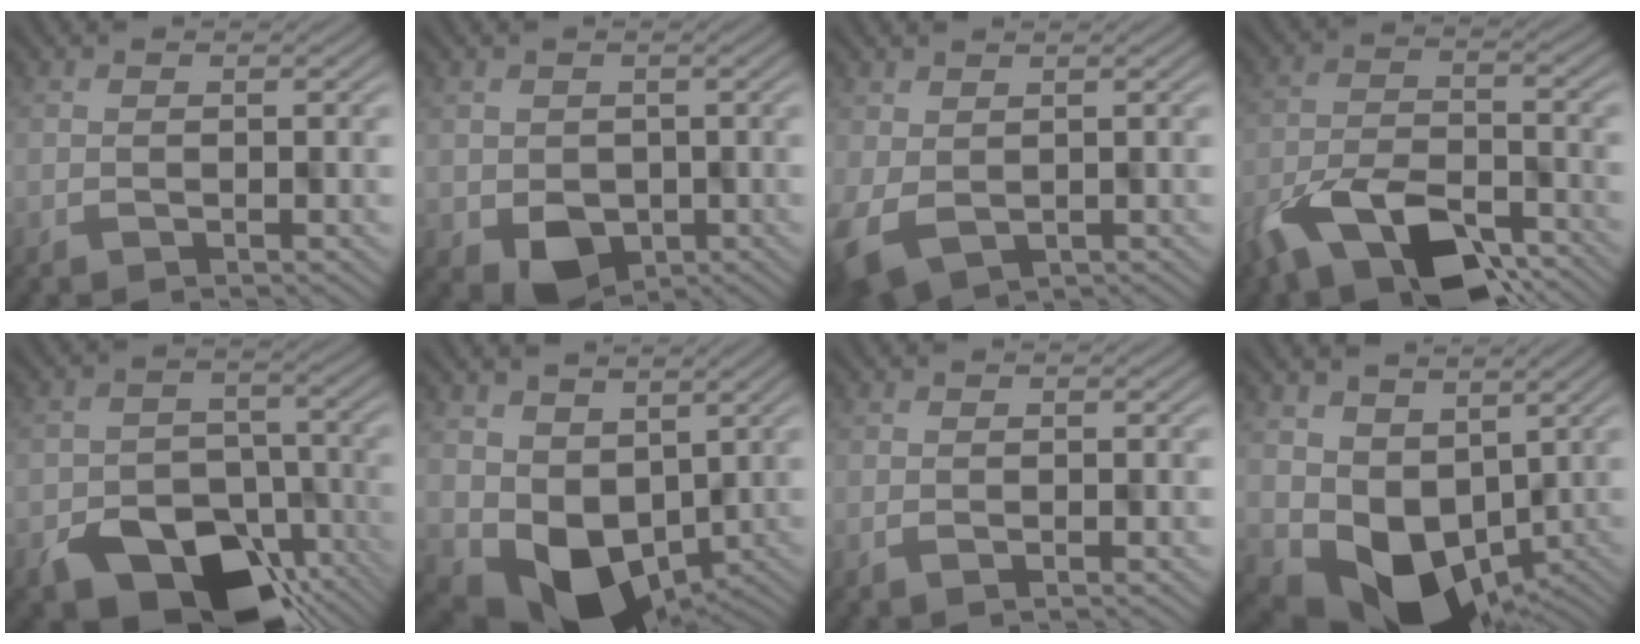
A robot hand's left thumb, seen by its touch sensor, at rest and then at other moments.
{"total": 5.1, "force": [-1.0, 4.3, 2.4], "torque": [-0.047, -0.027, -0.003]}
{"total": 6.0, "force": [-2.1, 3.9, 4.1], "torque": [-0.088, -0.033, -0.022]}
{"total": 13.2, "force": [-7.8, 6.1, 8.8], "torque": [-0.190, -0.029, -0.142]}
{"total": 13.9, "force": [-7.7, 8.5, 7.8], "torque": [-0.137, -0.030, -0.114]}
{"total": 8.9, "force": [1.1, 7.2, 5.1], "torque": [-0.091, -0.044, 0.035]}
{"total": 0.7, "force": [0.2, 0.3, 0.6], "torque": [-0.014, -0.001, 0.003]}
{"total": 9.6, "force": [1.7, 7.7, 5.5], "torque": [-0.098, -0.047, 0.051]}